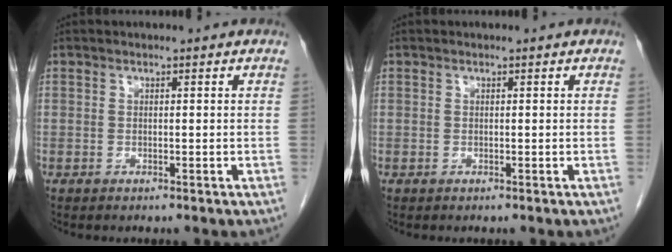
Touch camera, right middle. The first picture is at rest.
{"total": 0.0}